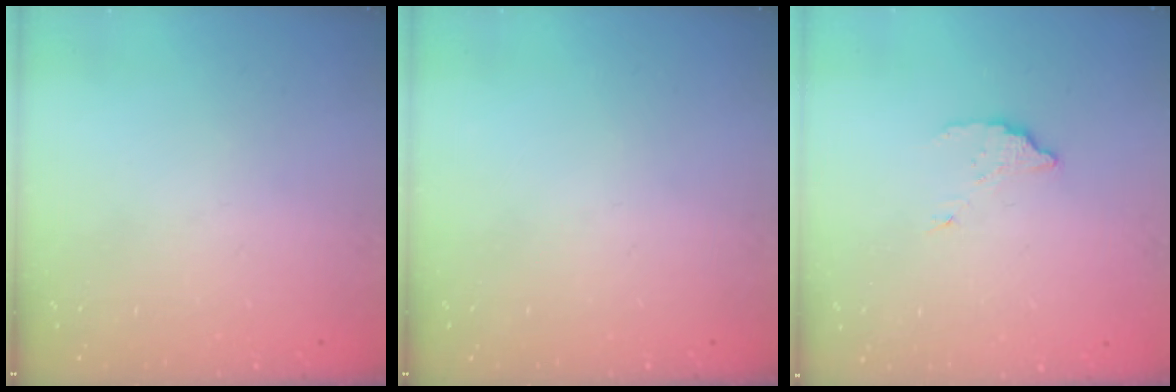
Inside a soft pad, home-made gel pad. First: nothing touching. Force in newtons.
{"total": 0.0}
{"total": 2.9, "press": 2.9, "slide": 0.2}